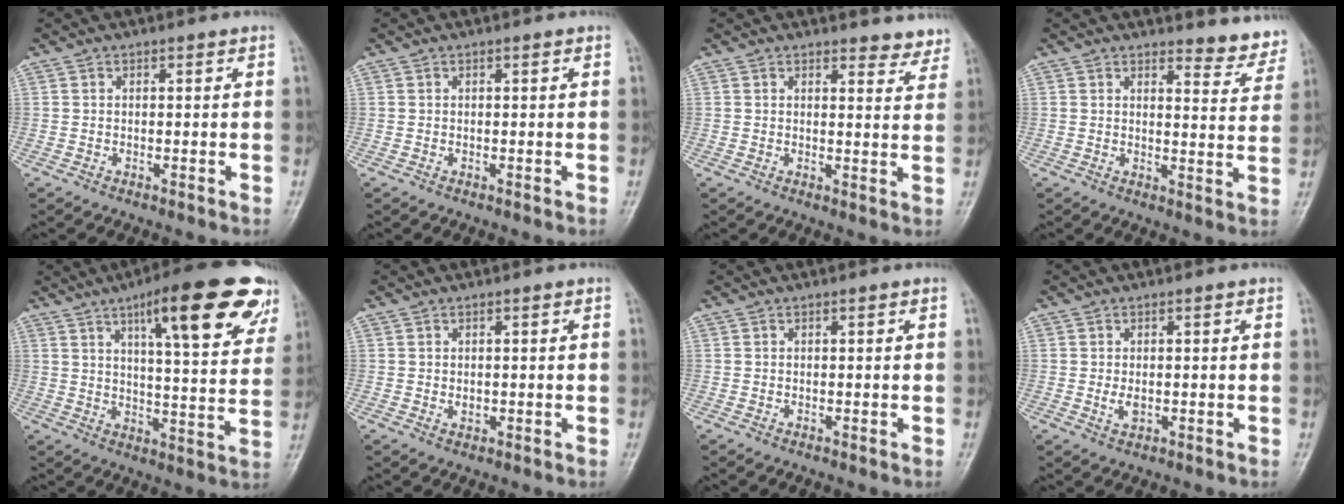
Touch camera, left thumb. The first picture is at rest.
{"total": 0.0}
{"total": 4.9, "force": [4.5, 1.6, 0.8], "torque": [0.019, -0.031, 0.039]}
{"total": 6.8, "force": [6.6, 1.7, 0.6], "torque": [0.019, -0.058, 0.065]}
{"total": 21.1, "force": [11.6, 5.3, 16.8], "torque": [-0.198, -0.029, 0.162]}
{"total": 1.4, "force": [0.1, 1.0, 1.1], "torque": [-0.010, -0.001, 0.006]}
{"total": 0.0}
{"total": 2.2, "force": [0.0, 1.2, 1.9], "torque": [-0.030, -0.005, 0.003]}